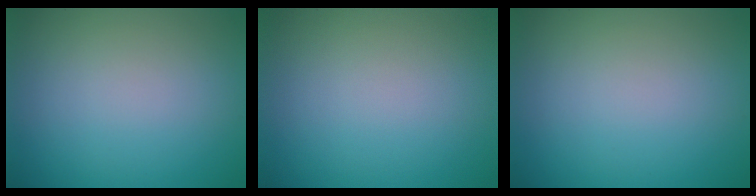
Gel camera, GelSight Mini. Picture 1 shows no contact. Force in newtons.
{"total": 0.0}
{"total": 0.0}